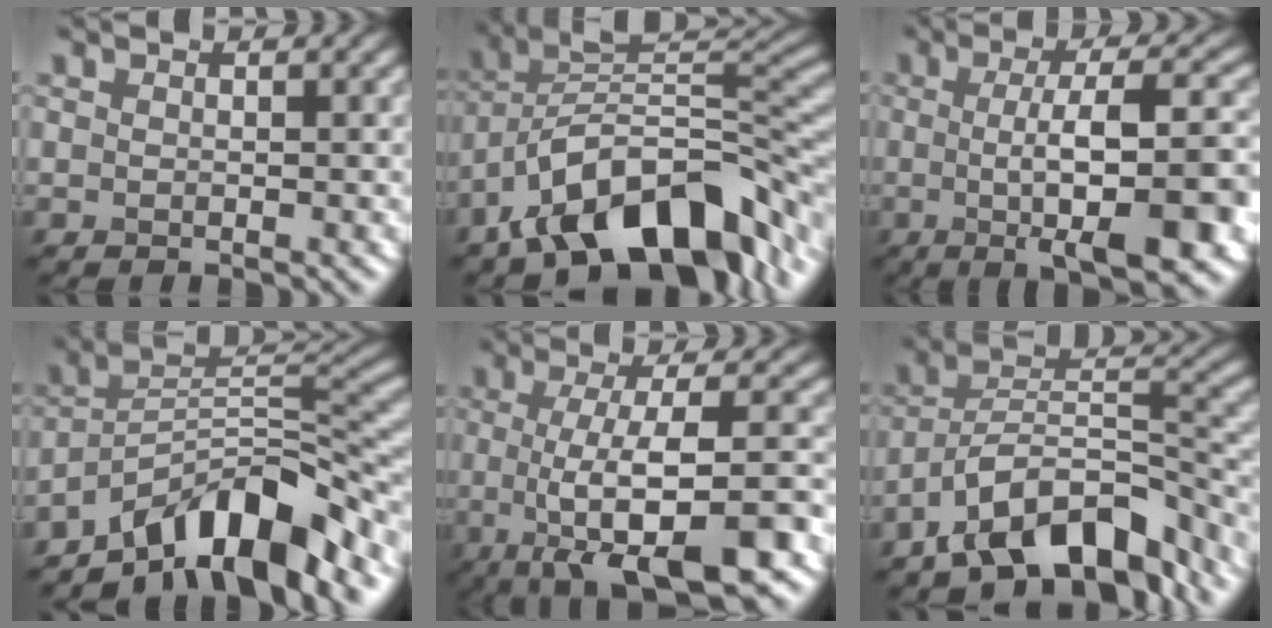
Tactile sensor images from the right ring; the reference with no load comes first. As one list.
[{"total": 12.6, "force": [-6.6, 5.8, 9.0], "torque": [-0.134, 0.019, -0.125]}, {"total": 11.0, "force": [-1.6, 2.9, 10.5], "torque": [-0.133, 0.000, -0.027]}, {"total": 10.2, "force": [-7.4, 2.9, 6.3], "torque": [-0.083, 0.010, -0.141]}, {"total": 10.7, "force": [-2.9, 3.2, 9.8], "torque": [-0.135, -0.001, -0.051]}, {"total": 10.6, "force": [-7.5, 4.1, 6.4], "torque": [-0.093, 0.011, -0.144]}]